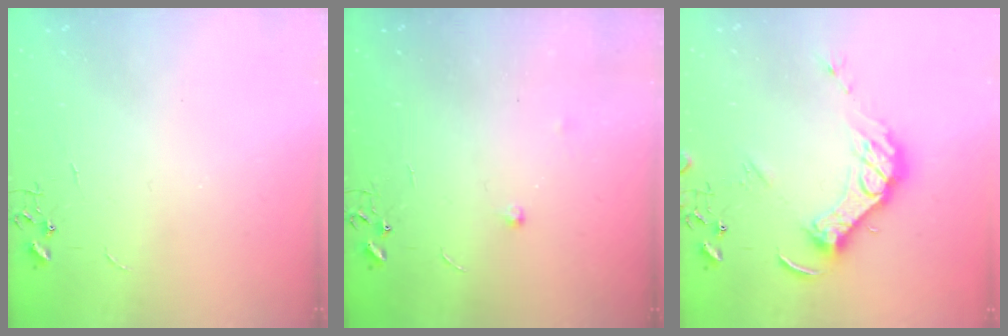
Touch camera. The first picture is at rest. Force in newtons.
{"total": 6.1, "press": 6.0, "slide": 0.9}
{"total": 15.5, "press": 15.4, "slide": 2.0}